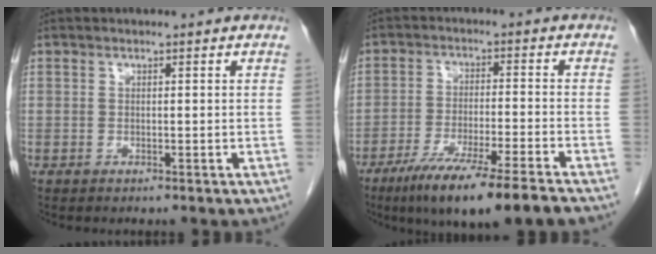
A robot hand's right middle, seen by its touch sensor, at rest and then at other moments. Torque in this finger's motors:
{"motor_torque": [1.19, -0.95, 0.56, 0.14]}